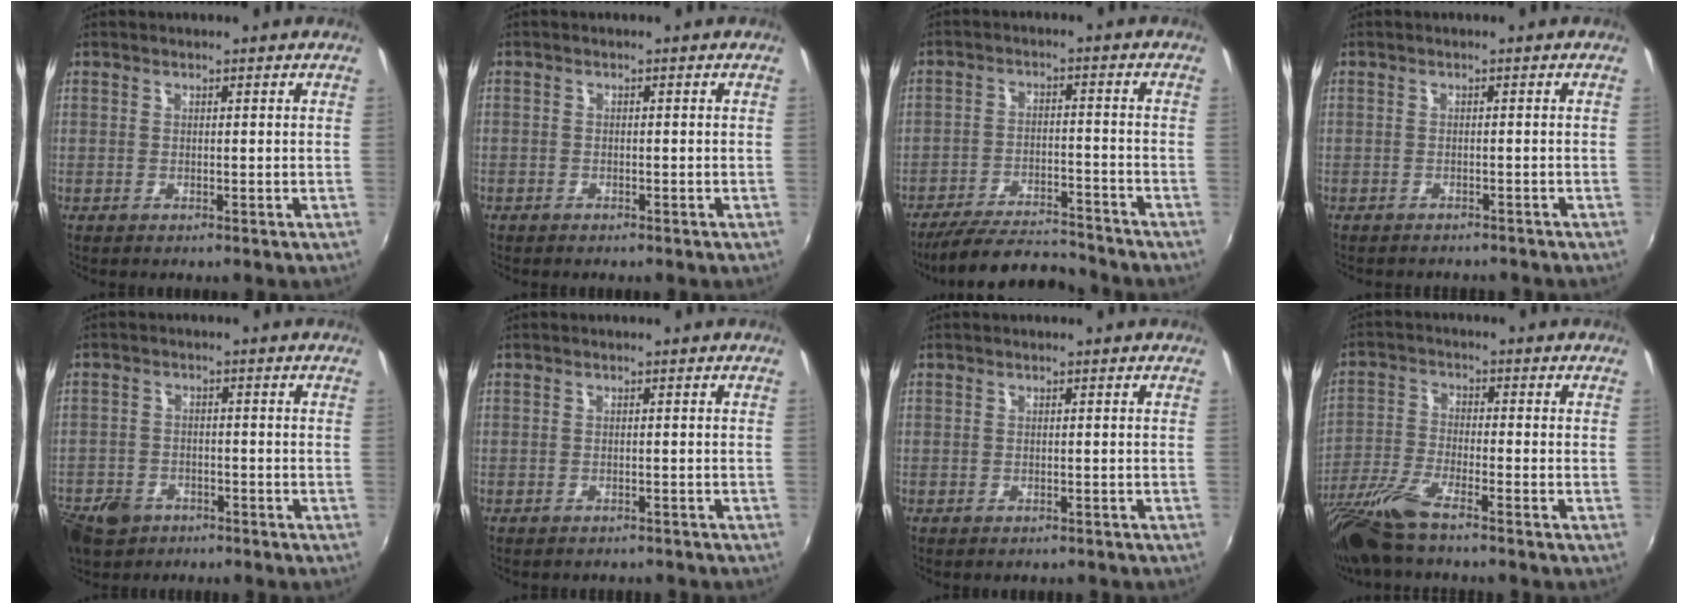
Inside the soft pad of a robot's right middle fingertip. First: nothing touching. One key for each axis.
{"total": 1.2, "fx": -0.9, "fy": 0.8, "fz": 0.0, "tx": -0.006, "ty": 0.004, "tz": -0.014}
{"total": 13.3, "fx": -12.3, "fy": 2.3, "fz": 4.5, "tx": -0.110, "ty": 0.000, "tz": -0.191}
{"total": 4.2, "fx": -3.8, "fy": 1.2, "fz": 1.3, "tx": -0.031, "ty": -0.011, "tz": -0.052}
{"total": 10.3, "fx": -6.2, "fy": 7.0, "fz": 4.3, "tx": -0.129, "ty": -0.005, "tz": -0.103}
{"total": 2.7, "fx": -2.4, "fy": 1.0, "fz": 0.8, "tx": -0.016, "ty": -0.011, "tz": -0.029}
{"total": 0.9, "fx": -0.8, "fy": 0.5, "fz": 0.3, "tx": -0.008, "ty": -0.001, "tz": -0.009}
{"total": 10.0, "fx": -7.8, "fy": 1.0, "fz": 6.1, "tx": -0.137, "ty": -0.027, "tz": -0.152}